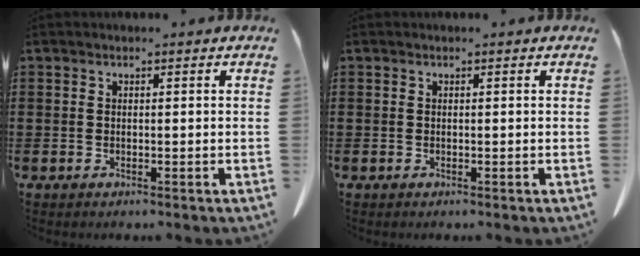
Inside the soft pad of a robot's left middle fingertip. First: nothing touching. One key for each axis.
{"total": 0.0}